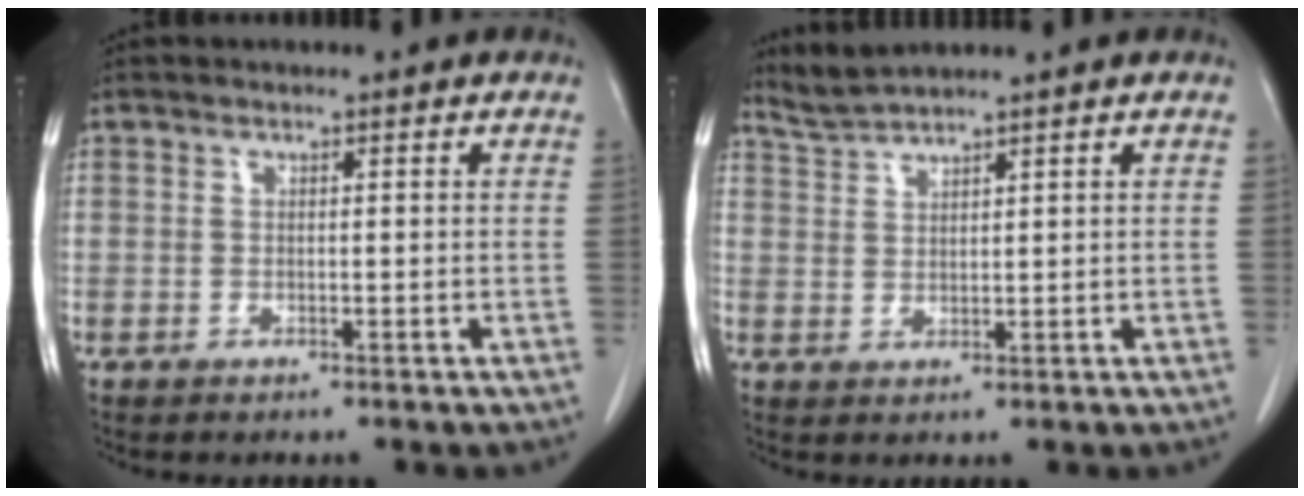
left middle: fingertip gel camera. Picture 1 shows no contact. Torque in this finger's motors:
{"motor_torque": [-0.04, -0.34, -0.06, -0.01]}